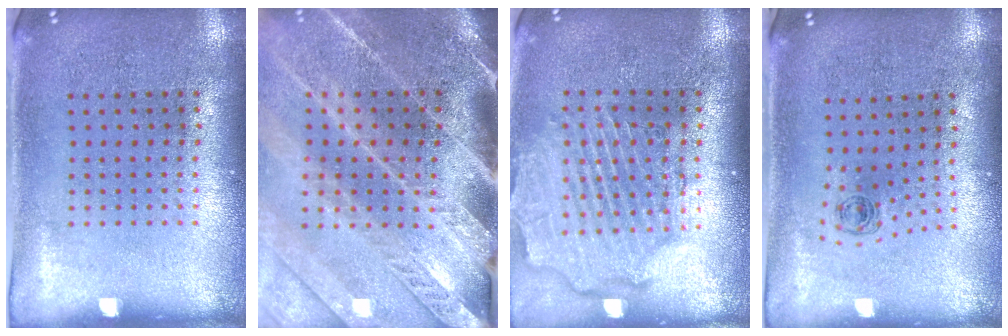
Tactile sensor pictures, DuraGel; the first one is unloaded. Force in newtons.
{"total": 3.7, "press": 3.2, "slide": 2.0}
{"total": 2.6, "press": 2.2, "slide": 1.3}
{"total": 0.5, "press": 0.3, "slide": 0.4}